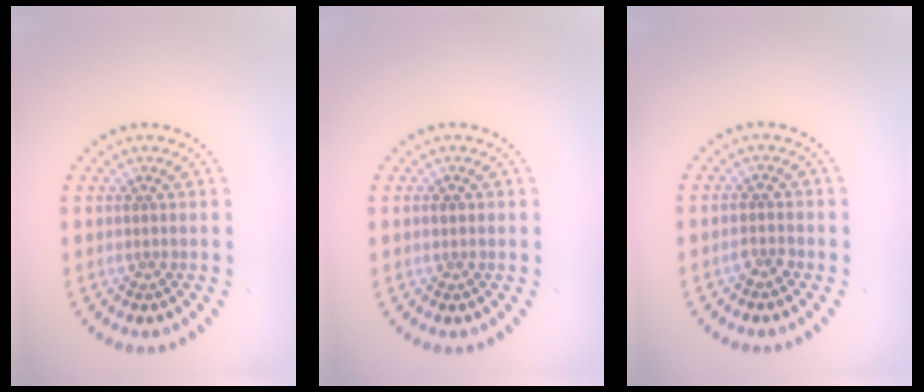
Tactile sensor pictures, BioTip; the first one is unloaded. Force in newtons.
{"total": 0.9, "press": 0.9, "slide": 0.0}
{"total": 1.1, "press": 1.1, "slide": 0.4}